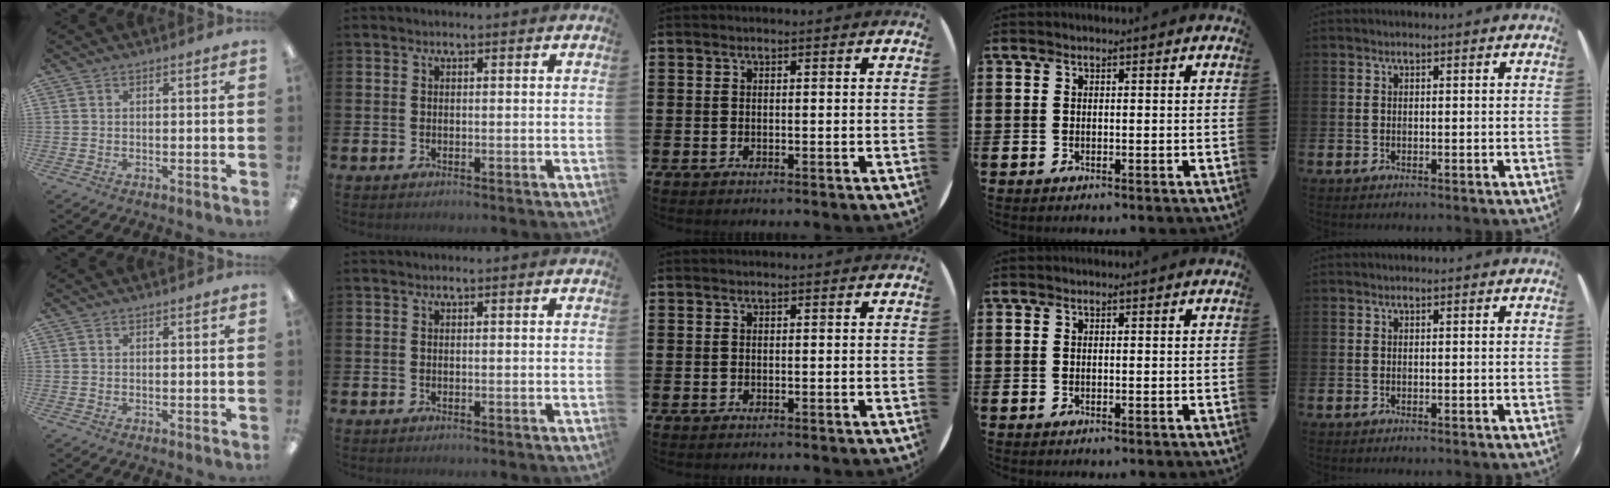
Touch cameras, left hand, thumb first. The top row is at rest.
{}